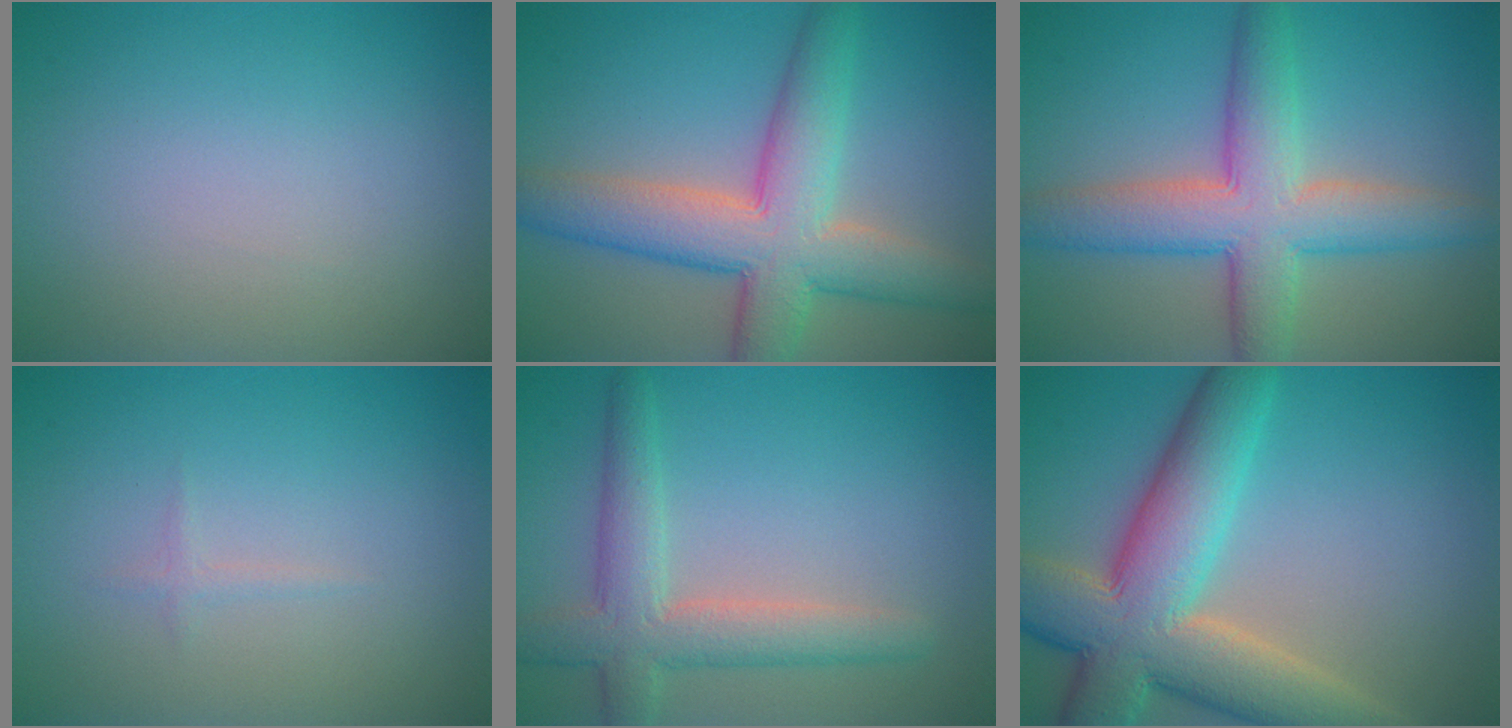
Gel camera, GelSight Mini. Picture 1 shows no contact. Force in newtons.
{"total": 8.5, "press": 8.5, "slide": 0.3}
{"total": 7.6, "press": 7.6, "slide": 0.5}
{"total": 0.6, "press": 0.6, "slide": 0.0}
{"total": 4.9, "press": 4.9, "slide": 0.3}
{"total": 11.5, "press": 11.5, "slide": 0.7}